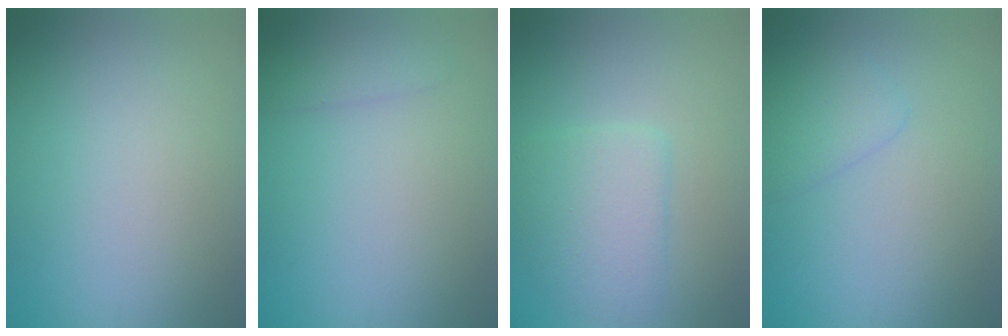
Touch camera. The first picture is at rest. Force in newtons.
{"total": 1.7, "press": 1.6, "slide": 0.2}
{"total": 3.3, "press": 3.3, "slide": 0.5}
{"total": 1.8, "press": 1.8, "slide": 0.1}